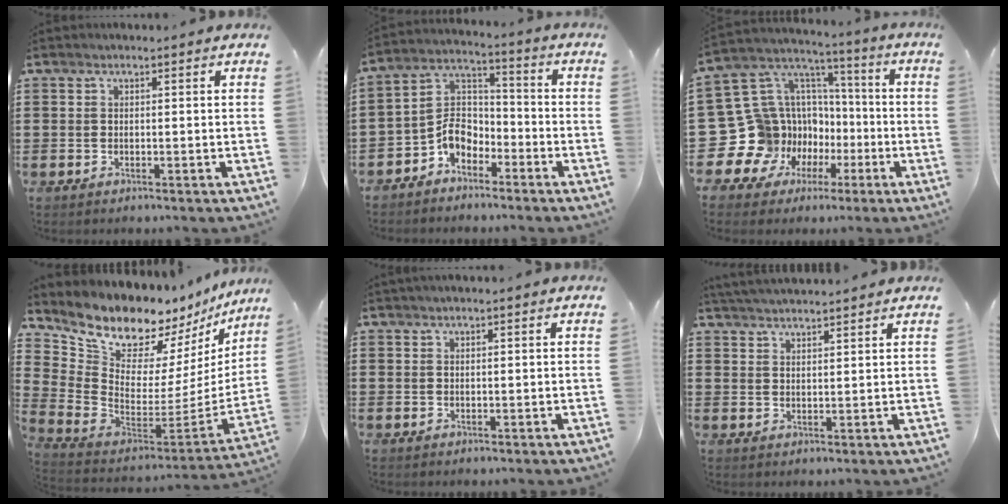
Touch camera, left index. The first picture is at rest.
{"total": 6.4, "force": [-4.0, 3.8, 3.1], "torque": [-0.081, 0.001, -0.083]}
{"total": 17.1, "force": [-4.4, 15.5, 5.5], "torque": [-0.188, -0.015, -0.029]}
{"total": 10.5, "force": [9.4, 3.7, 2.8], "torque": [-0.102, -0.090, 0.170]}
{"total": 0.6, "force": [0.3, 0.0, 0.4], "torque": [-0.008, -0.001, 0.007]}
{"total": 3.1, "force": [3.0, -0.4, 0.3], "torque": [-0.014, -0.008, 0.057]}